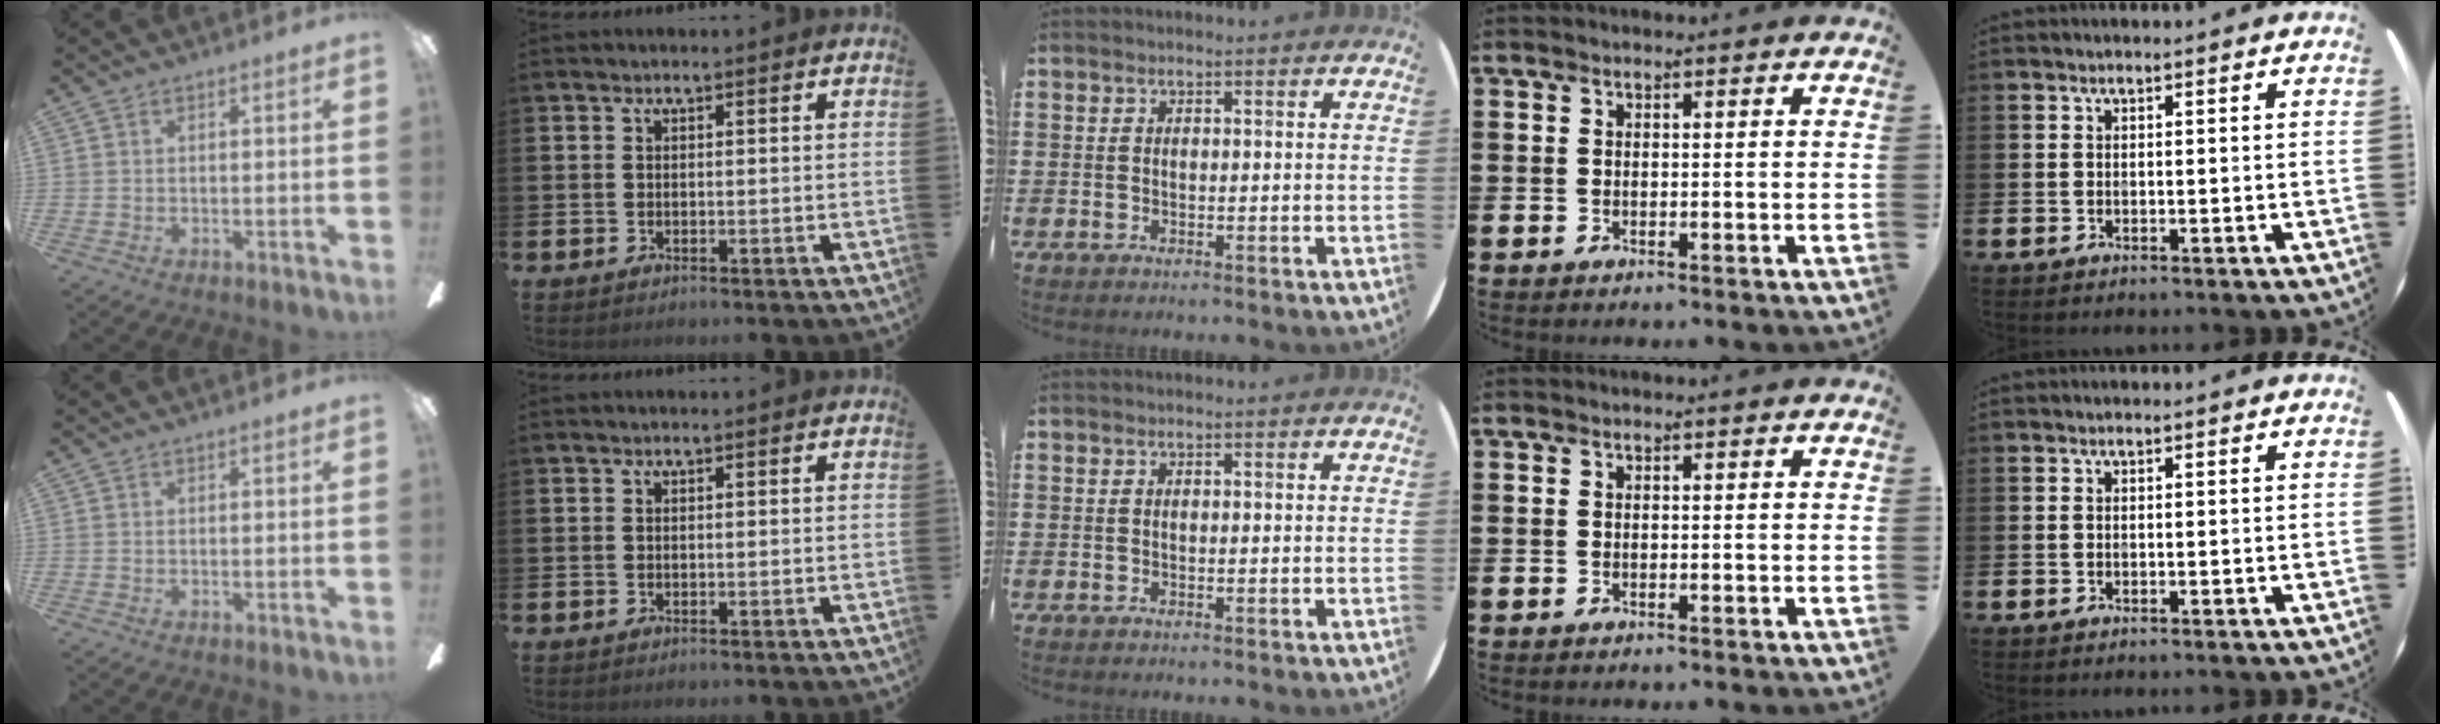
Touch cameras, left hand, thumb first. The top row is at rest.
{}